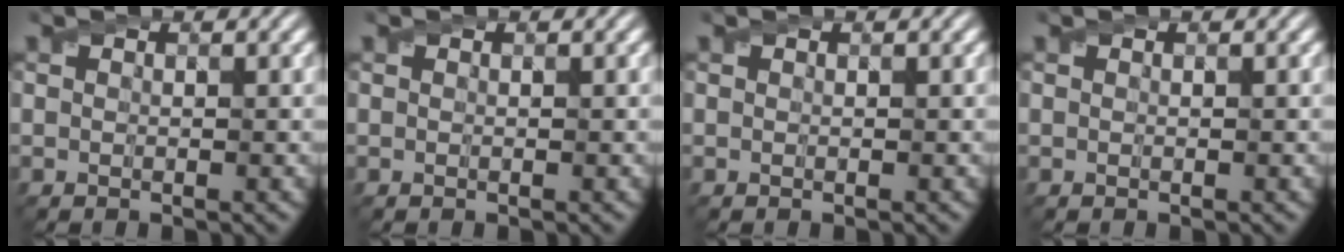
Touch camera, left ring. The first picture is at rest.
{"total": 0.0}
{"total": 0.0}
{"total": 0.0}